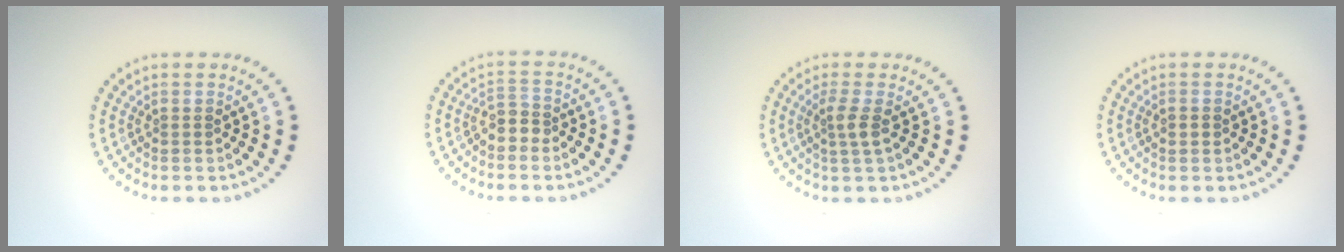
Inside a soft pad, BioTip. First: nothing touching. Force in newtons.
{"total": 1.9, "press": 1.6, "slide": 1.0}
{"total": 1.9, "press": 1.4, "slide": 1.2}
{"total": 1.1, "press": 1.1, "slide": 0.2}